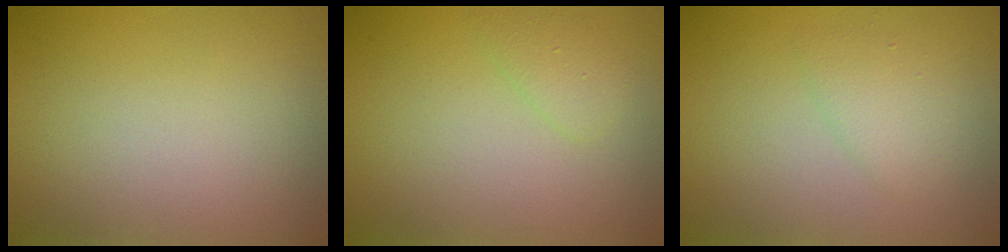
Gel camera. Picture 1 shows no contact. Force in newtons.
{"total": 1.4, "press": 1.4, "slide": 0.2}
{"total": 1.7, "press": 1.7, "slide": 0.2}